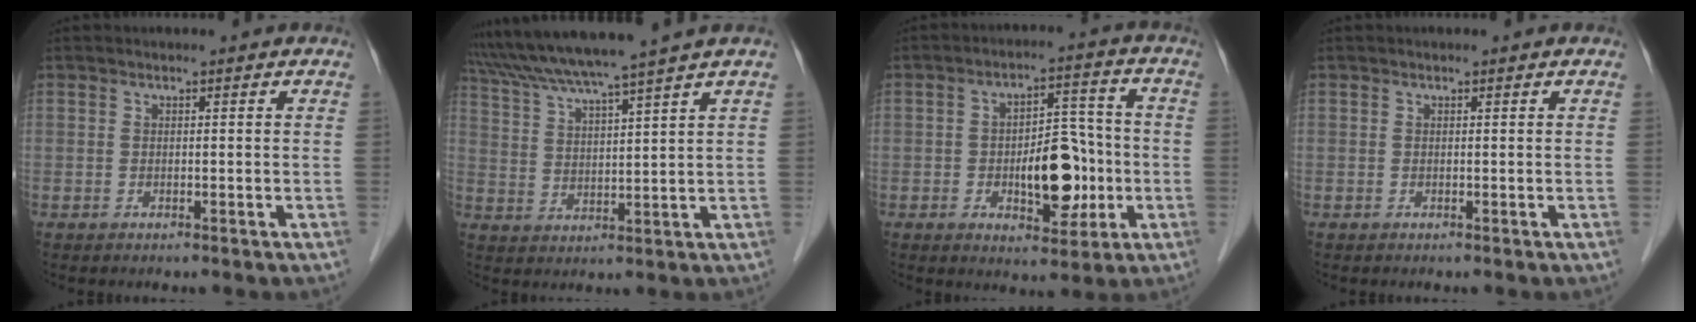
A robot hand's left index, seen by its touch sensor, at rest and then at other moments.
{"total": 12.2, "force": [10.5, -2.4, 5.7], "torque": [-0.103, 0.003, 0.176]}
{"total": 9.6, "force": [-2.1, 4.6, 8.2], "torque": [-0.123, 0.018, -0.026]}
{"total": 0.5, "force": [0.5, 0.1, 0.1], "torque": [-0.004, 0.010, 0.008]}